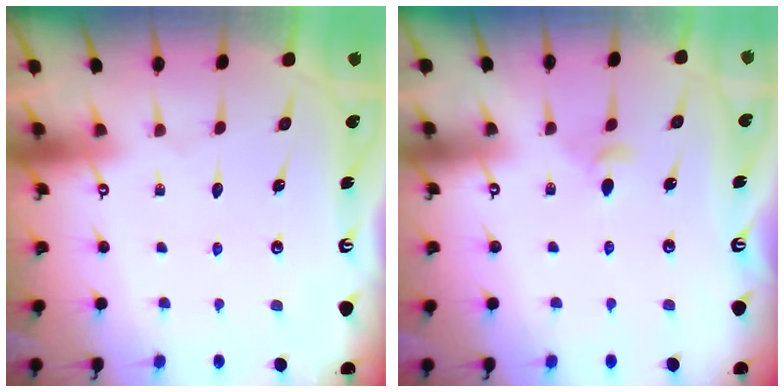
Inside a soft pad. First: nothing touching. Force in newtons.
{"total": 3.8, "press": 3.7, "slide": 0.8}